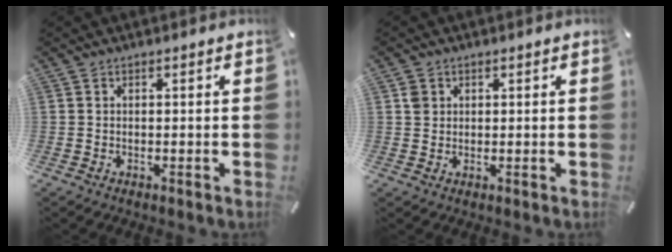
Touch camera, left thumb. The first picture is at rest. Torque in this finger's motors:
{"motor_torque": [0.12, -0.23, -0.03, -0.02, 0.05]}